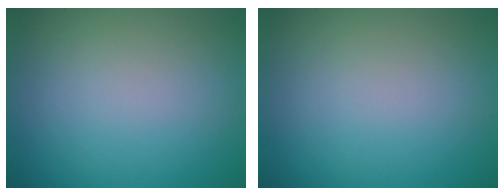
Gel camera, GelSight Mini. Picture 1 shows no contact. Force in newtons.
{"total": 0.0}